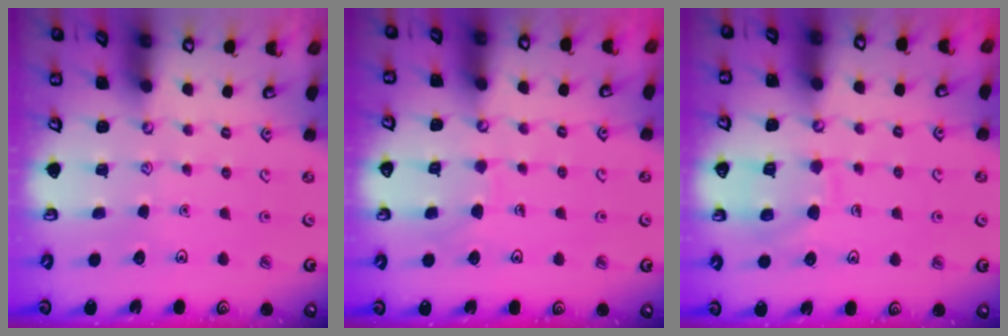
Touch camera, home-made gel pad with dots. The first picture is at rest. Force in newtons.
{"total": 5.8, "press": 5.8, "slide": 0.6}
{"total": 9.8, "press": 9.7, "slide": 0.9}